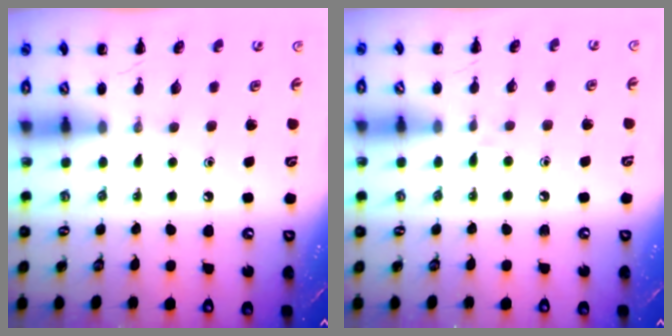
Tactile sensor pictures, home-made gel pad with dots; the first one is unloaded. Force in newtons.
{"total": 3.2, "press": 2.9, "slide": 1.3}